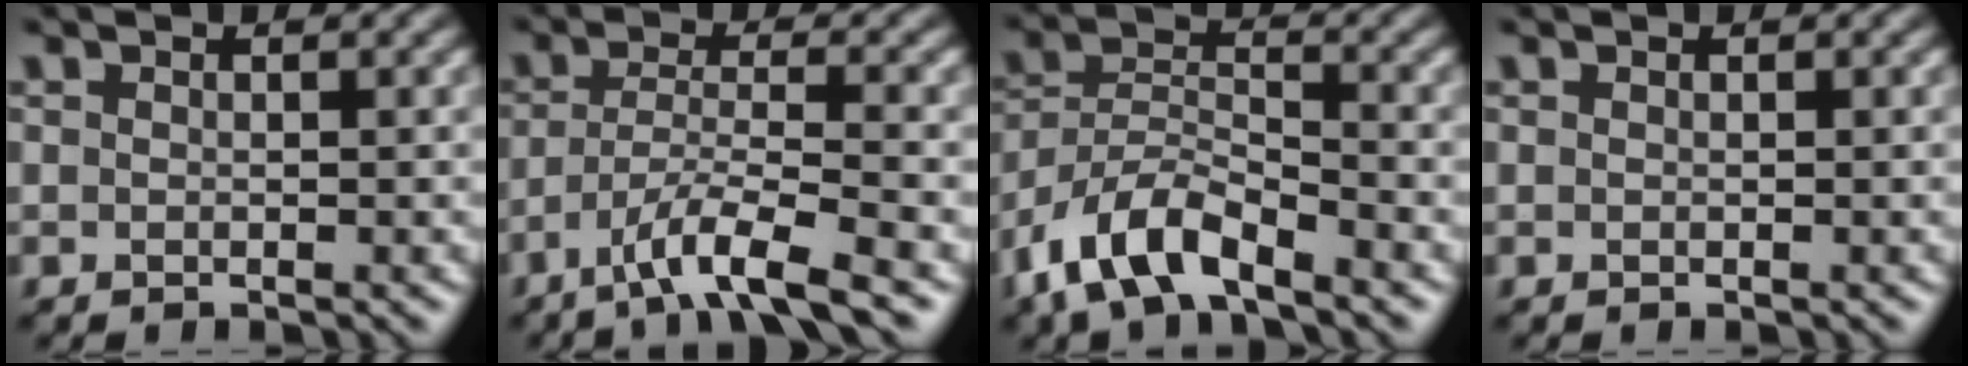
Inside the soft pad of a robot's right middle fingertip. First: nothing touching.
{"total": 5.6, "force": [-3.6, 0.8, 4.2], "torque": [-0.074, 0.002, -0.070]}
{"total": 6.7, "force": [-4.7, 2.4, 4.1], "torque": [-0.077, 0.001, -0.098]}
{"total": 0.0}